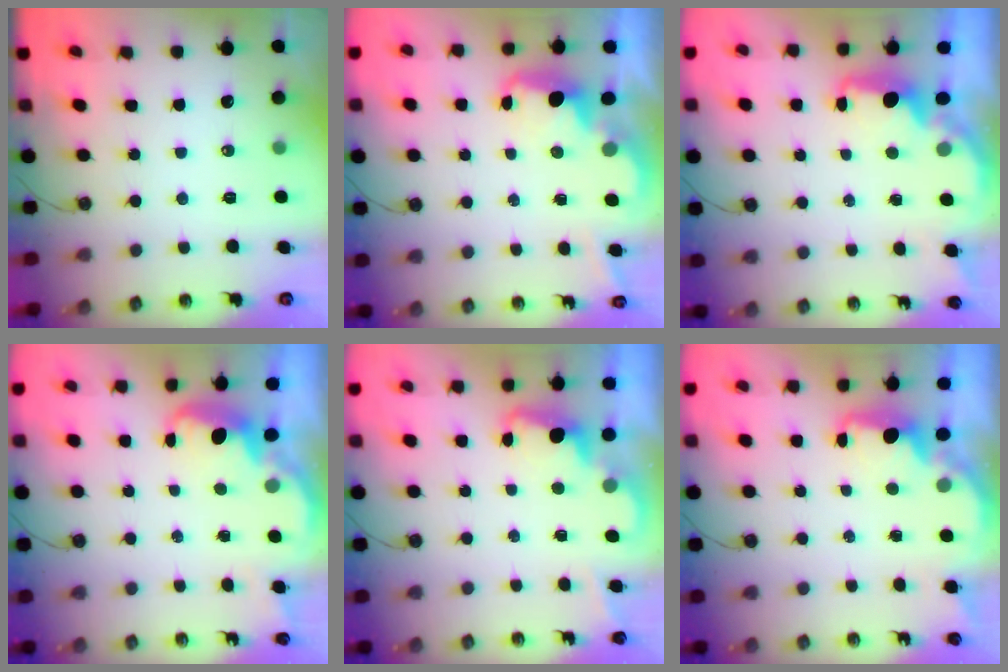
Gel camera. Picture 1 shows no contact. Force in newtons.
{"total": 2.6, "press": 2.6, "slide": 0.5}
{"total": 2.8, "press": 2.7, "slide": 0.9}
{"total": 2.7, "press": 2.6, "slide": 0.6}
{"total": 2.2, "press": 2.2, "slide": 0.5}
{"total": 2.2, "press": 2.1, "slide": 0.6}